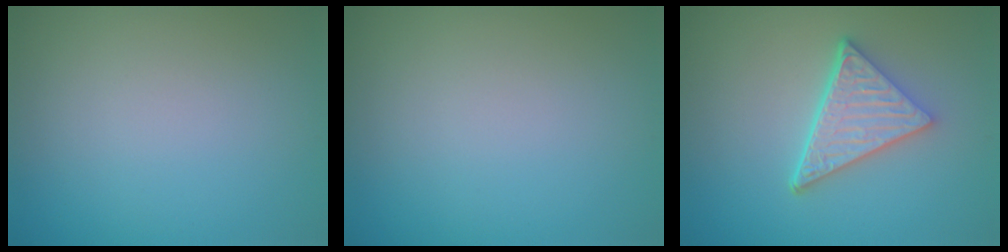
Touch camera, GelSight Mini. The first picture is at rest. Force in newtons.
{"total": 0.0}
{"total": 5.0, "press": 3.6, "slide": 3.5}